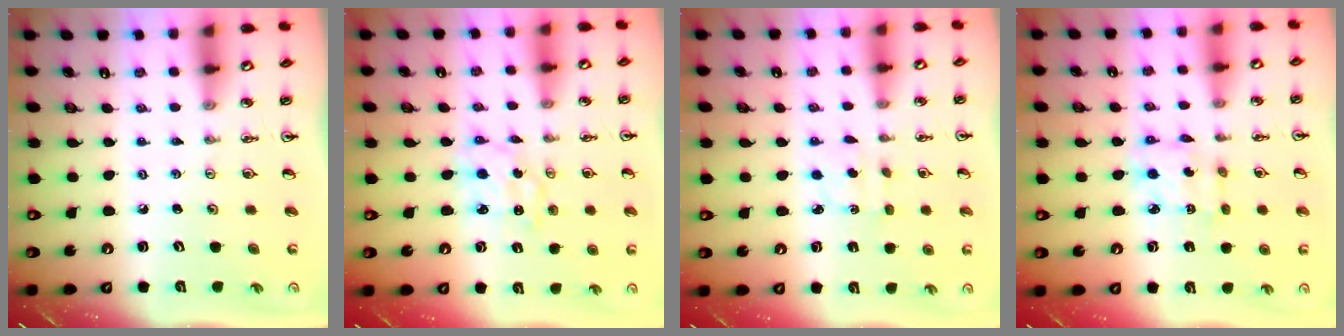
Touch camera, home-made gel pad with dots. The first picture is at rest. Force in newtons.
{"total": 1.8, "press": 1.8, "slide": 0.1}
{"total": 2.7, "press": 2.6, "slide": 0.5}
{"total": 4.6, "press": 4.6, "slide": 0.3}